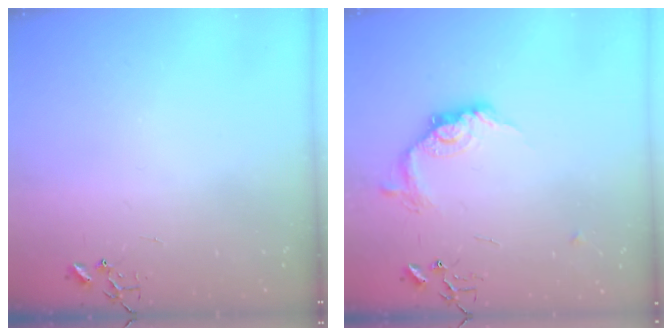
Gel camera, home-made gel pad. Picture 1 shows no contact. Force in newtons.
{"total": 12.9, "press": 12.9, "slide": 0.2}